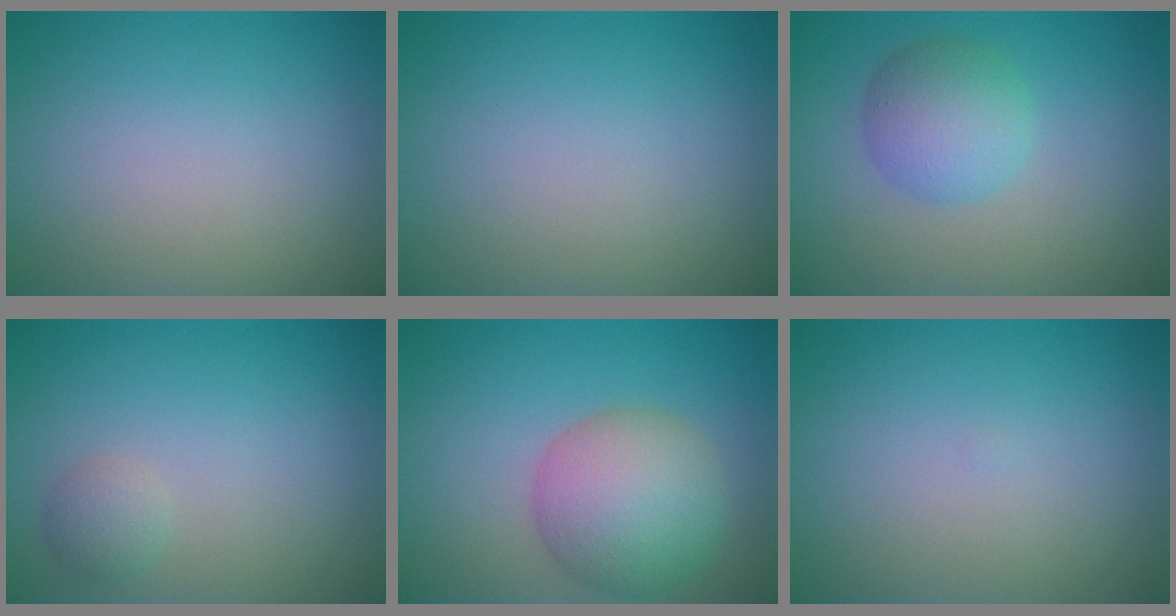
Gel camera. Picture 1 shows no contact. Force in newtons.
{"total": 0.0}
{"total": 4.0, "press": 4.0, "slide": 0.1}
{"total": 1.5, "press": 1.5, "slide": 0.1}
{"total": 7.0, "press": 7.0, "slide": 0.3}
{"total": 0.0}